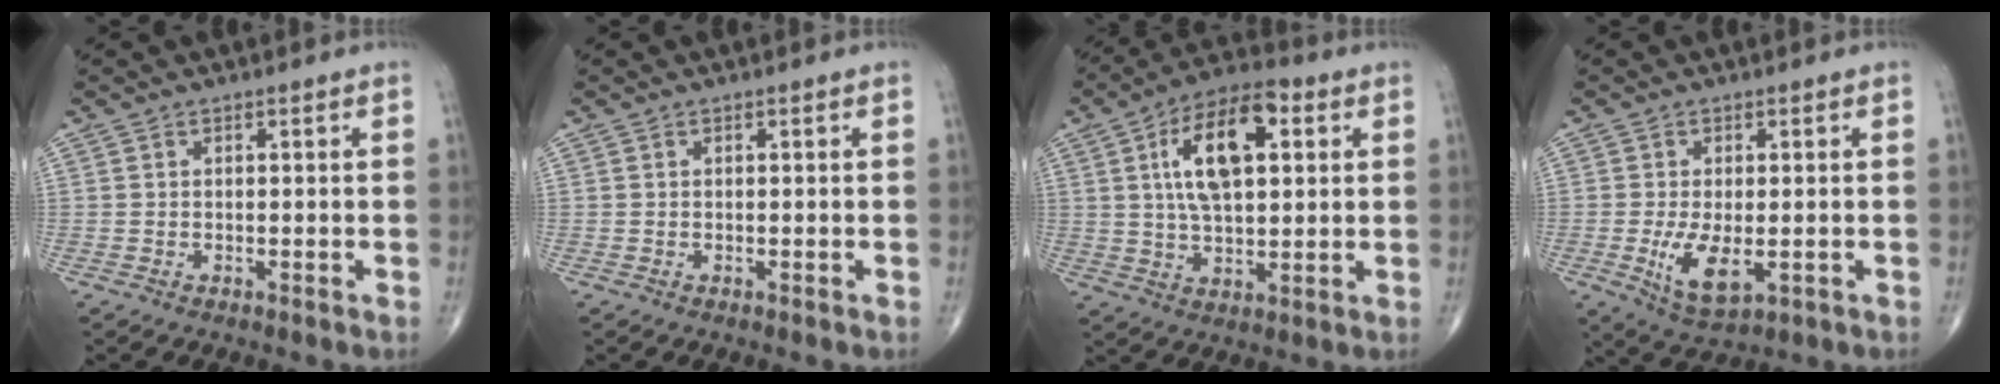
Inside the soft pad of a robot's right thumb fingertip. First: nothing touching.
{"total": 0.0}
{"total": 15.6, "force": [4.3, 7.3, 13.1], "torque": [-0.213, 0.006, 0.069]}
{"total": 7.3, "force": [-1.6, 3.4, 6.3], "torque": [-0.115, -0.018, -0.018]}